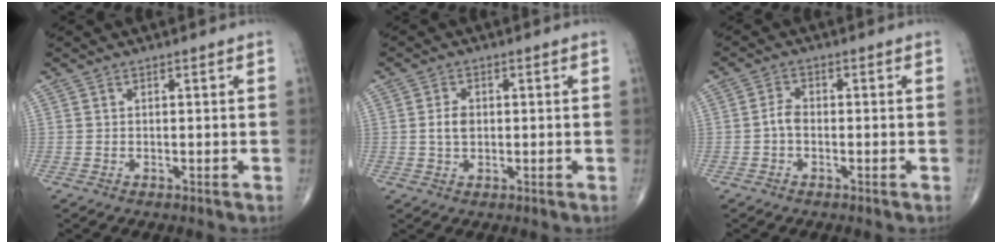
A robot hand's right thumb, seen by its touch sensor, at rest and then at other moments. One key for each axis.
{"total": 3.2, "fx": 0.1, "fy": 2.1, "fz": 2.4, "tx": -0.042, "ty": 0.003, "tz": 0.002}
{"total": 2.4, "fx": -0.7, "fy": 1.4, "fz": 1.8, "tx": -0.033, "ty": 0.009, "tz": -0.019}